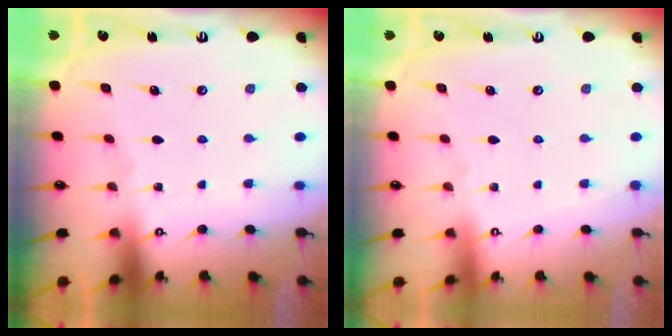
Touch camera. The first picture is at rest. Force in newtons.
{"total": 3.9, "press": 3.9, "slide": 0.2}